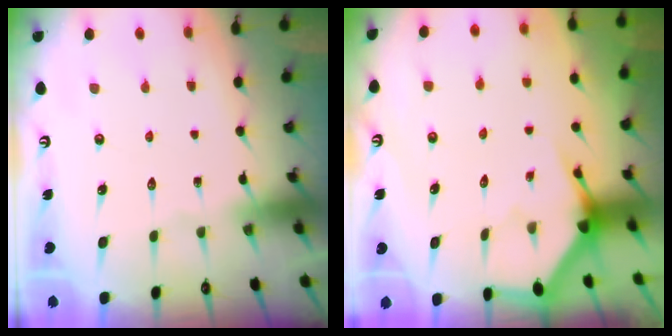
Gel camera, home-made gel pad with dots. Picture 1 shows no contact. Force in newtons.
{"total": 3.6, "press": 3.6, "slide": 0.2}